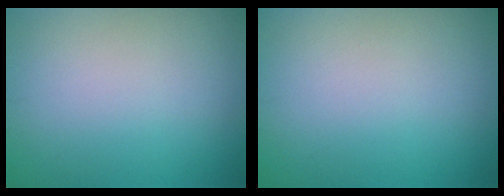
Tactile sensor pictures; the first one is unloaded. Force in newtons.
{"total": 0.0}